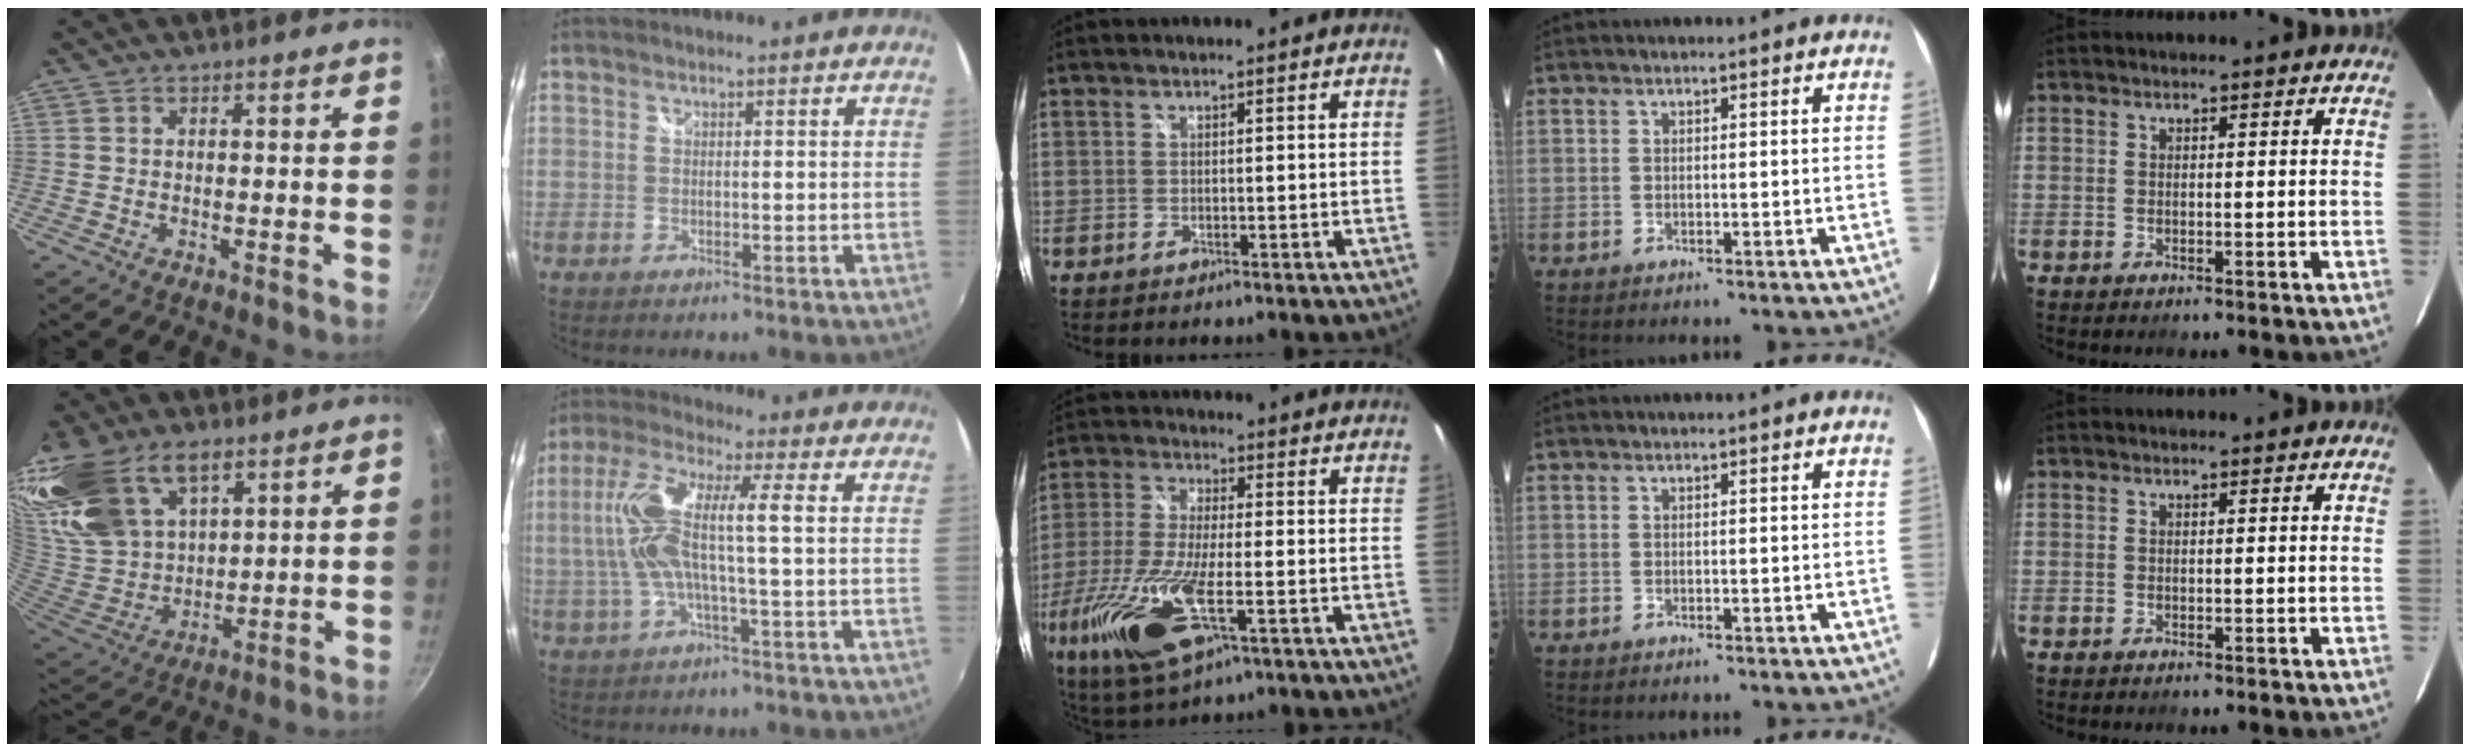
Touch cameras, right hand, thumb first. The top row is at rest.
{"thumb": {"total": 25.2, "force": [13.5, 15.0, 15.1], "torque": [-0.310, -0.017, 0.268]}, "index": {"total": 11.8, "force": [-0.3, 1.4, 11.7], "torque": [-0.234, 0.008, -0.005]}, "middle": {"total": 16.9, "force": [-6.9, 5.8, 14.3], "torque": [-0.314, -0.040, -0.130]}}